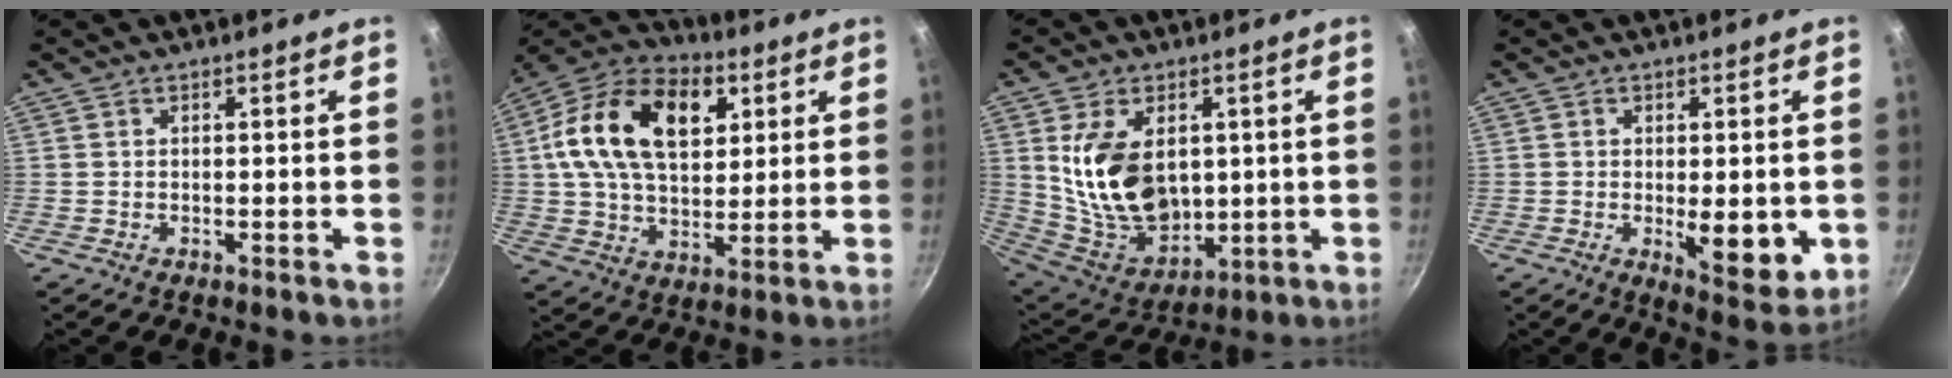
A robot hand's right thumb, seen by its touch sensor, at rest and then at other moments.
{"total": 20.9, "force": [5.8, 13.3, 15.0], "torque": [-0.240, 0.005, 0.086]}
{"total": 17.1, "force": [2.7, 11.4, 12.4], "torque": [-0.197, -0.033, 0.072]}
{"total": 9.4, "force": [-1.2, 3.8, 8.5], "torque": [-0.101, -0.021, -0.008]}